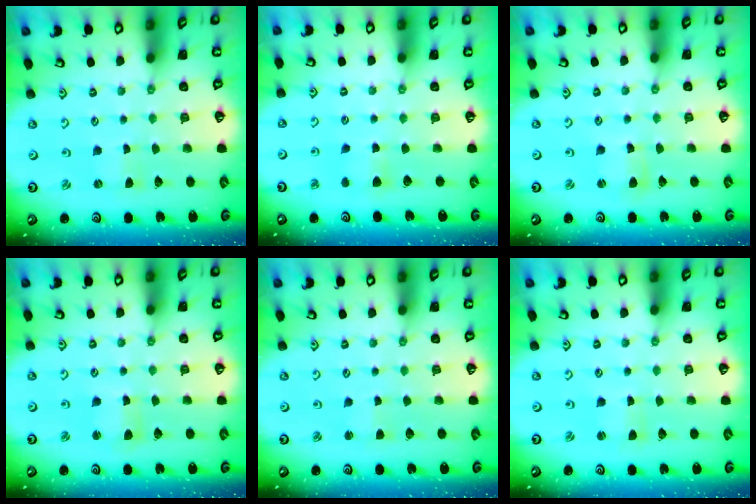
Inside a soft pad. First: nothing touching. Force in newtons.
{"total": 6.6, "press": 6.5, "slide": 0.8}
{"total": 2.1, "press": 2.1, "slide": 0.3}
{"total": 3.2, "press": 3.2, "slide": 0.2}
{"total": 1.6, "press": 1.6, "slide": 0.3}
{"total": 0.8, "press": 0.8, "slide": 0.2}